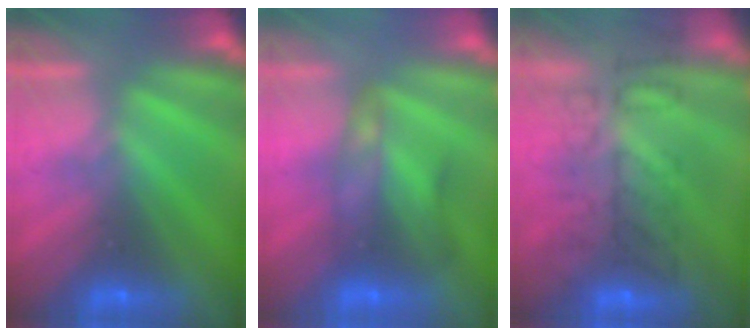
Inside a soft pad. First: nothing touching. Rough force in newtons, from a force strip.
{"total": 2.1}
{"total": 10.5}